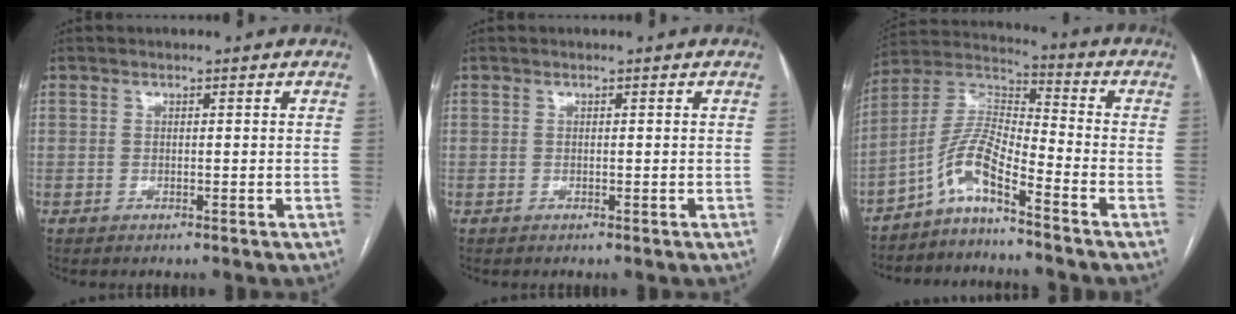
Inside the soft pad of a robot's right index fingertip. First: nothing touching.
{"total": 0.0}
{"total": 8.1, "force": [-5.5, 0.9, 5.9], "torque": [-0.131, 0.020, -0.112]}